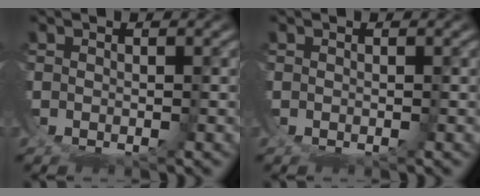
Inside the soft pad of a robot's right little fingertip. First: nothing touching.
{"total": 0.0}